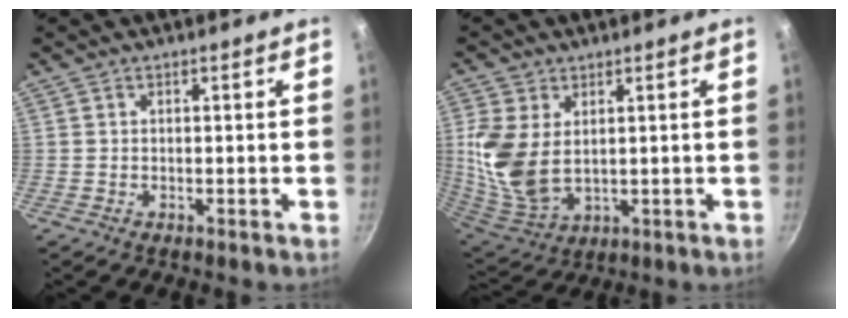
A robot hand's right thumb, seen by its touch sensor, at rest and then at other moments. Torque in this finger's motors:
{"motor_torque": [0.13, 0.15, 1.06, -0.05, 0.17]}